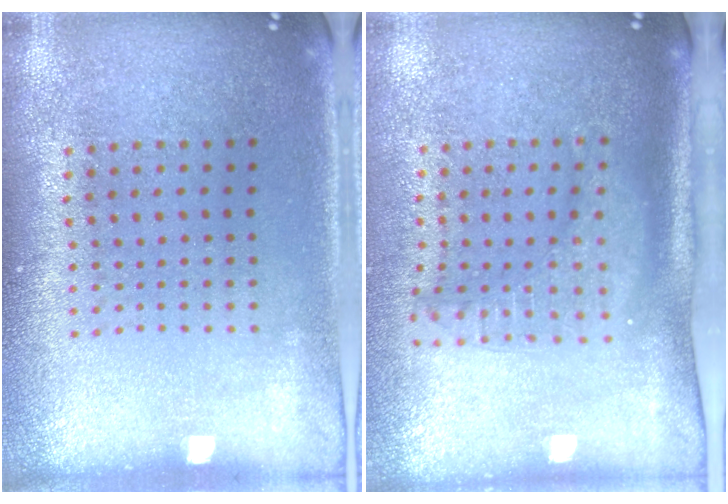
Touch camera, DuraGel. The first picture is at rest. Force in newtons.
{"total": 2.0, "press": 1.5, "slide": 1.3}